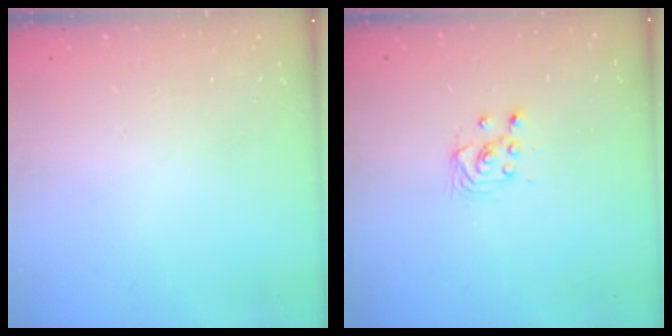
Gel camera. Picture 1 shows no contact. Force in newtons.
{"total": 3.1, "press": 2.8, "slide": 1.3}